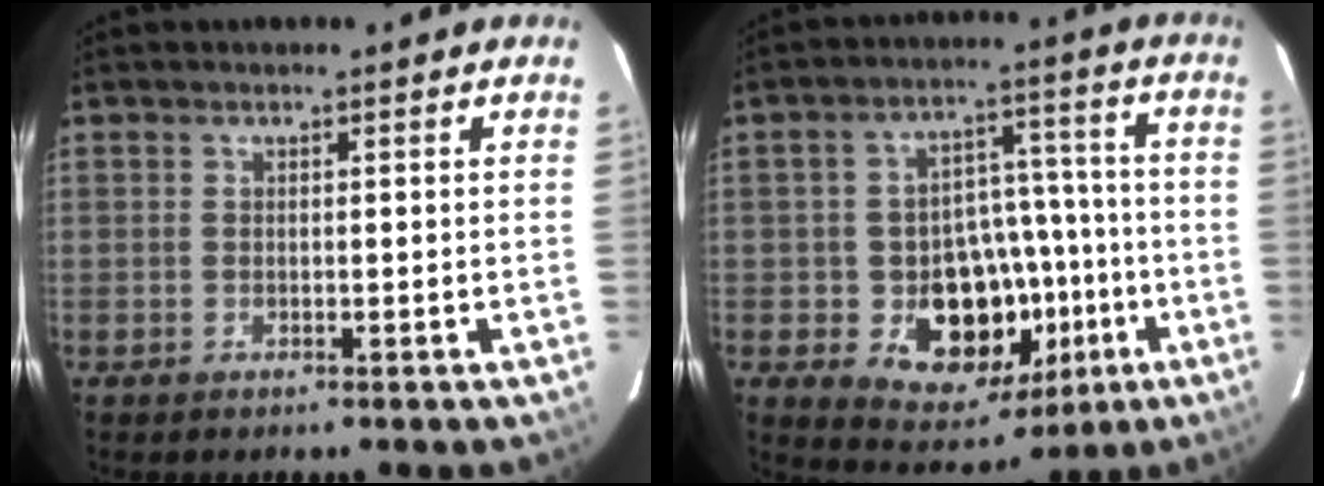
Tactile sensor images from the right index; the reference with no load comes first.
{"total": 17.1, "force": [-5.2, 12.9, 10.0], "torque": [-0.183, 0.024, -0.052]}